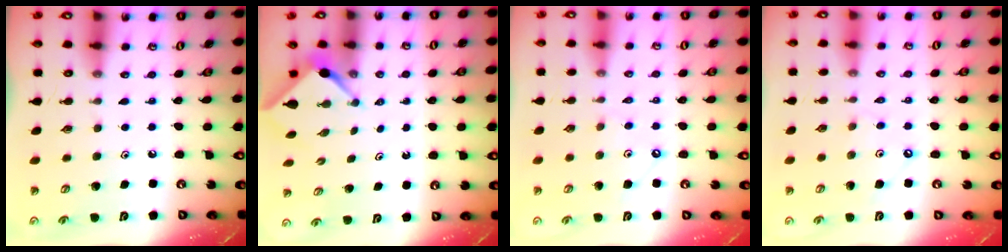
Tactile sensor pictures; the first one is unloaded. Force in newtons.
{"total": 2.4, "press": 2.4, "slide": 0.3}
{"total": 2.3, "press": 2.3, "slide": 0.4}
{"total": 2.1, "press": 2.1, "slide": 0.4}